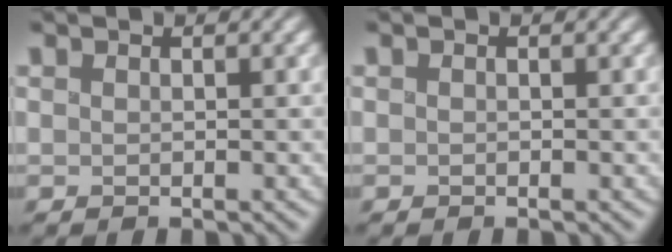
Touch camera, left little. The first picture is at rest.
{"total": 0.0}